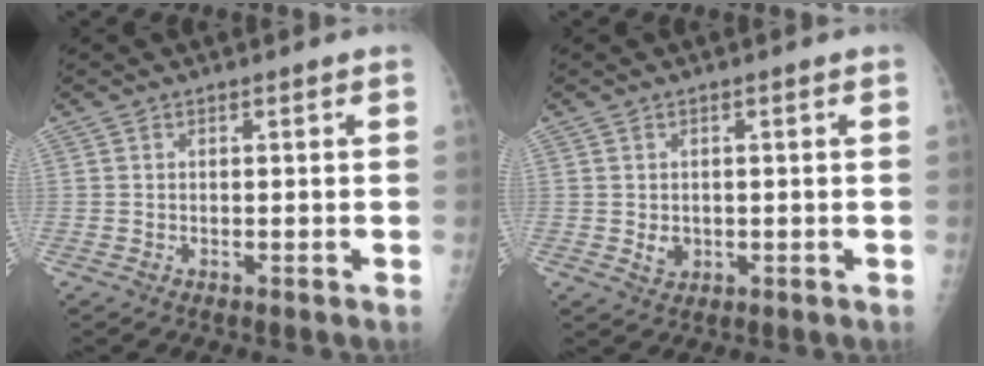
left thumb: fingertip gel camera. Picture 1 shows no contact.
{"total": 2.4, "force": [-0.2, 2.0, 1.3], "torque": [-0.011, -0.001, 0.004]}